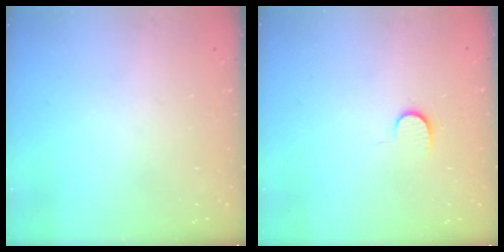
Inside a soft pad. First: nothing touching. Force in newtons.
{"total": 7.0, "press": 7.0, "slide": 0.8}